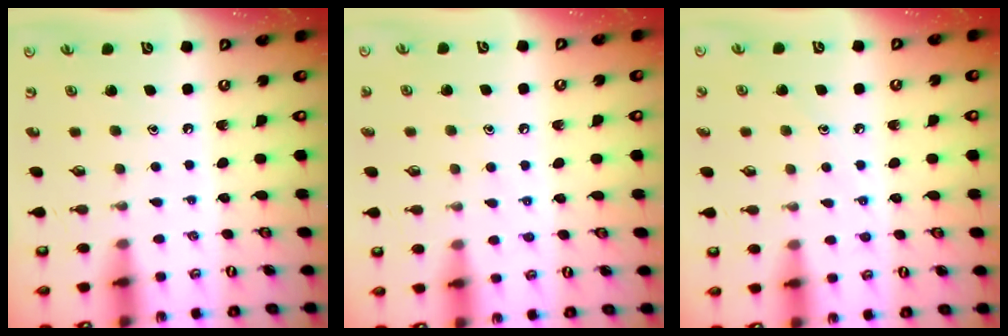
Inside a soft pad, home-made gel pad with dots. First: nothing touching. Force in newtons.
{"total": 6.2, "press": 6.2, "slide": 0.6}
{"total": 5.3, "press": 5.3, "slide": 0.2}